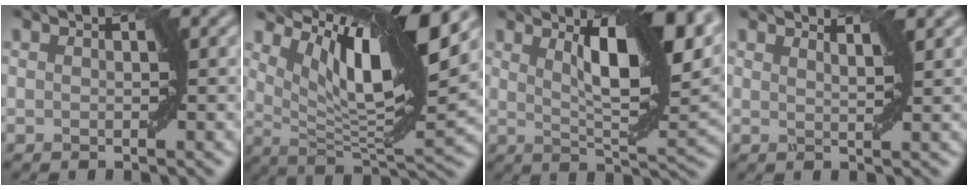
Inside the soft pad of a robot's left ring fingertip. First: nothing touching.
{"total": 12.1, "force": [6.3, 2.8, 9.9], "torque": [-0.160, 0.002, 0.118]}
{"total": 9.8, "force": [4.1, 2.5, 8.5], "torque": [-0.122, 0.002, 0.073]}
{"total": 1.8, "force": [1.6, 0.3, 0.8], "torque": [-0.003, -0.002, 0.018]}